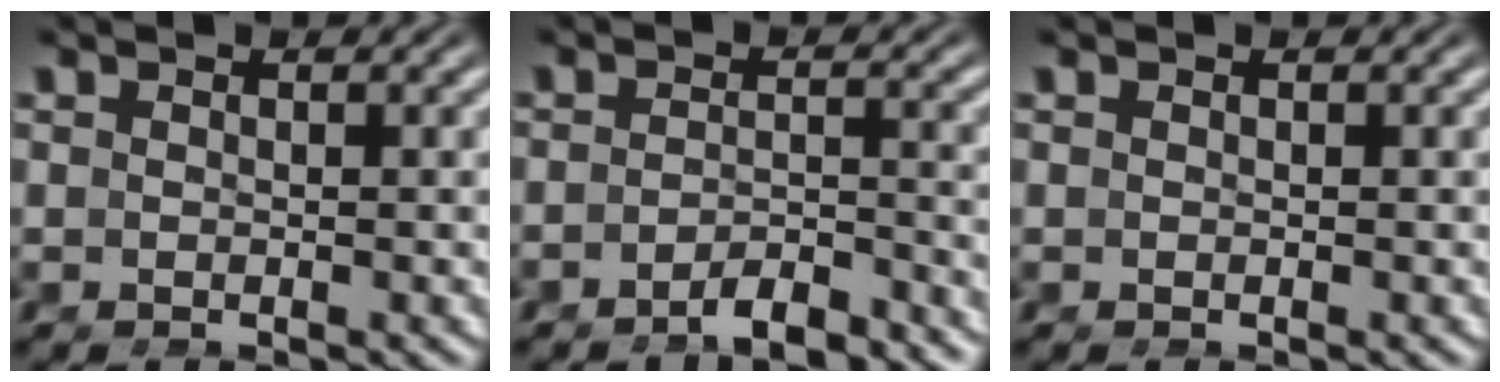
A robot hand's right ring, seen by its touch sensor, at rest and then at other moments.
{"total": 3.3, "force": [-3.1, -0.1, 1.1], "torque": [-0.001, 0.000, -0.057]}
{"total": 0.0}